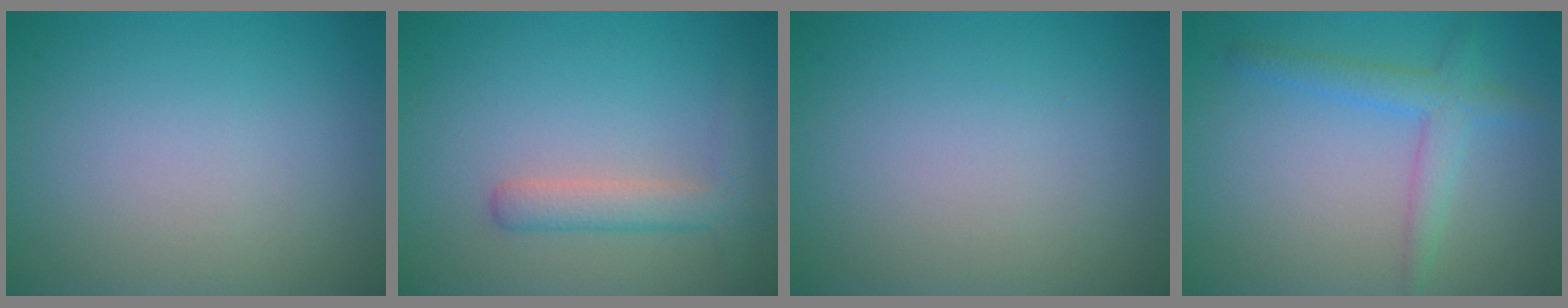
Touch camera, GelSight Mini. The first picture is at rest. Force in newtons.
{"total": 2.8, "press": 2.8, "slide": 0.2}
{"total": 0.0}
{"total": 2.8, "press": 2.8, "slide": 0.2}